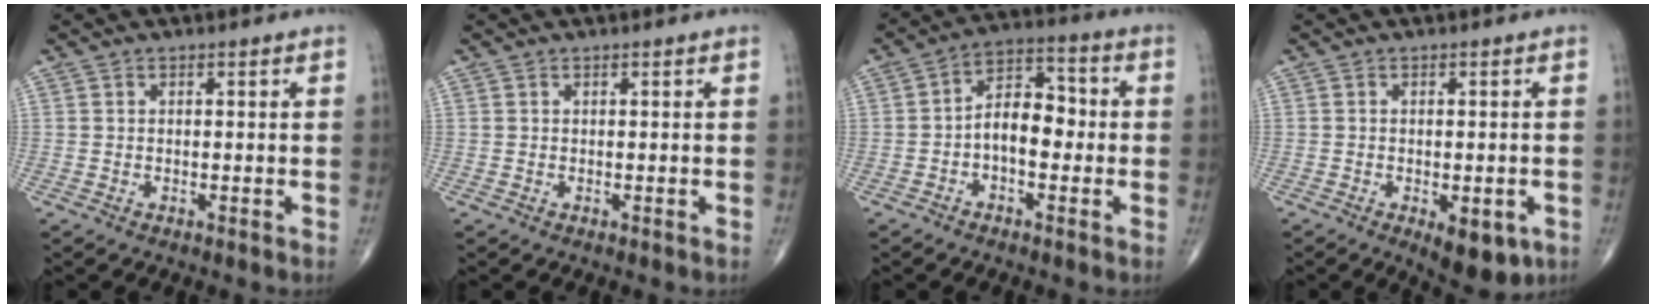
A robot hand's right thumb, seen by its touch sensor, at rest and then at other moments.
{"total": 0.0}
{"total": 8.8, "force": [-1.2, 5.2, 7.0], "torque": [-0.092, 0.034, -0.033]}
{"total": 7.6, "force": [-2.9, 3.4, 6.1], "torque": [-0.065, -0.002, -0.030]}